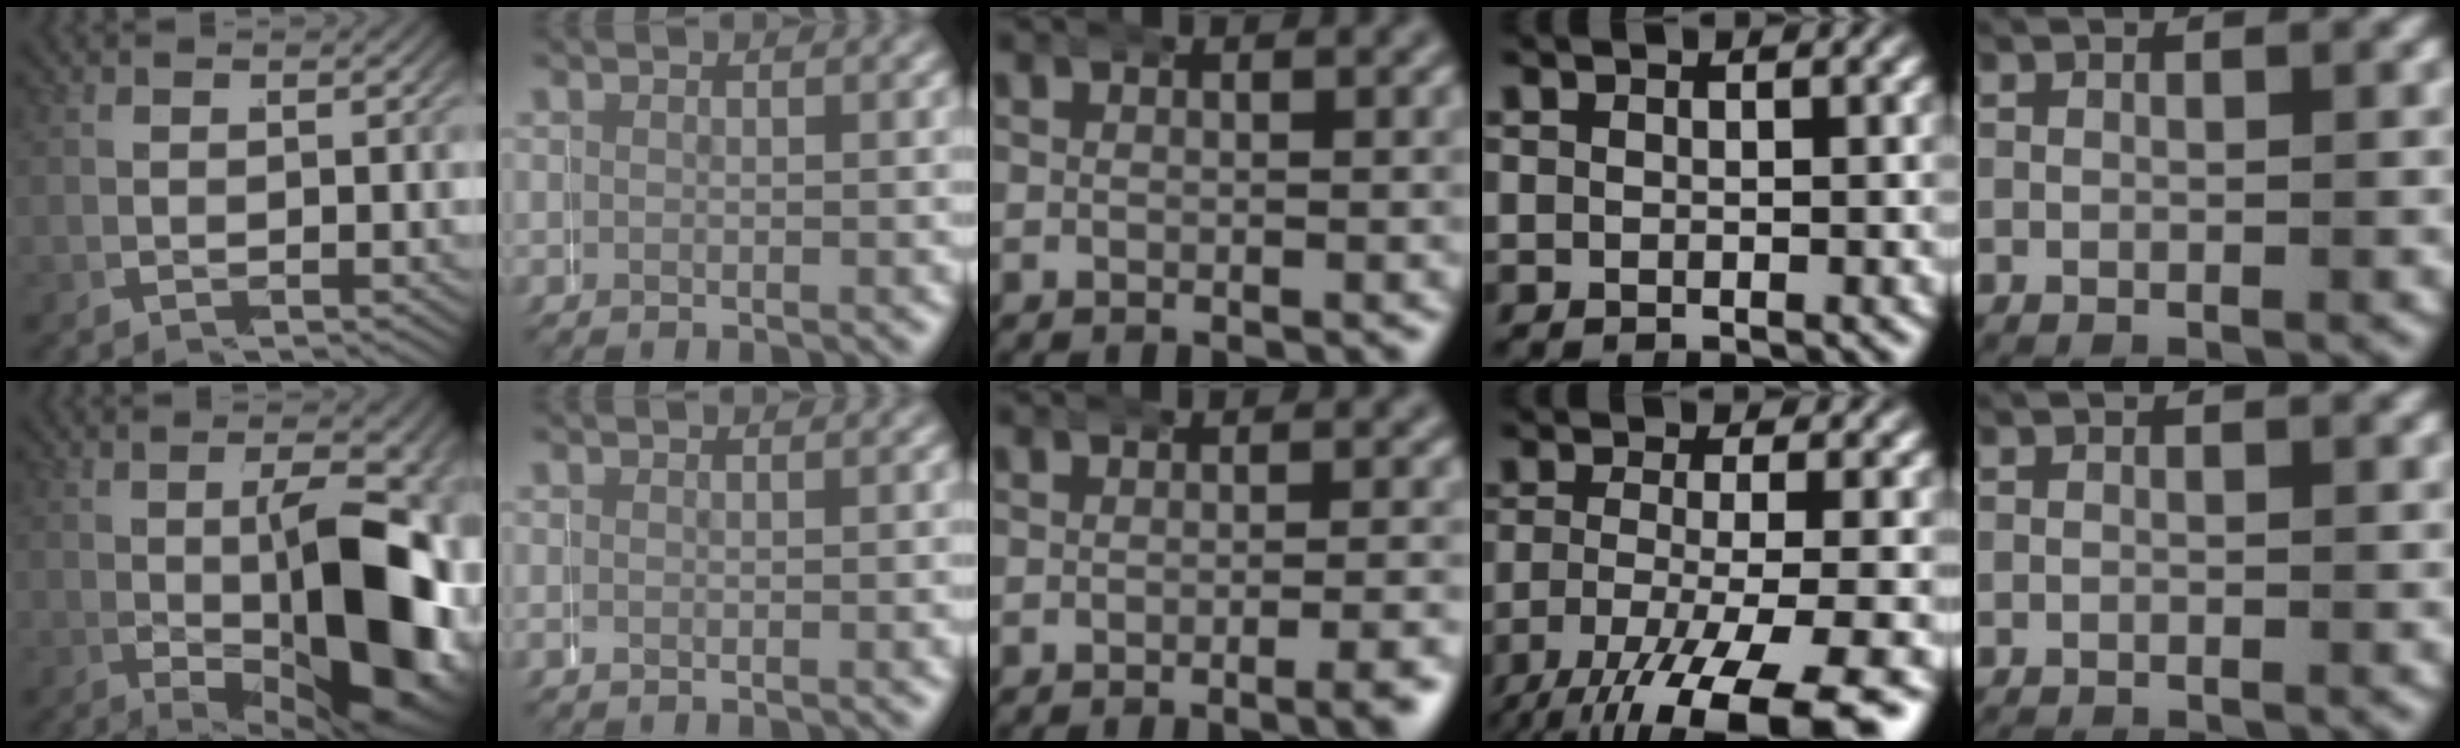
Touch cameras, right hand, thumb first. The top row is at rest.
{"thumb": {"total": 15.5, "force": [-2.9, 7.2, 13.4], "torque": [-0.201, -0.023, -0.030]}, "middle": {"total": 1.8, "force": [-1.2, -0.3, 1.4], "torque": [-0.022, 0.005, -0.022]}, "ring": {"total": 9.3, "force": [-5.0, 3.5, 7.0], "torque": [-0.128, -0.049, -0.048]}, "little": {"total": 0.8, "force": [-0.8, -0.1, -0.1], "torque": [-0.006, -0.009, -0.010]}}